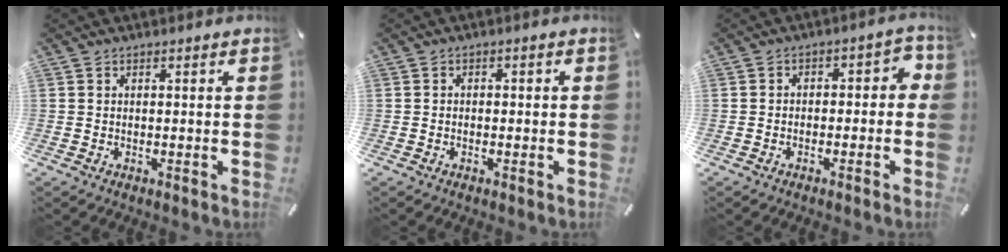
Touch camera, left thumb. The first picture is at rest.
{"total": 1.2, "force": [-0.8, 0.7, 0.6], "torque": [-0.012, 0.005, -0.017]}
{"total": 4.3, "force": [-1.7, 2.8, 2.7], "torque": [-0.042, 0.017, -0.036]}